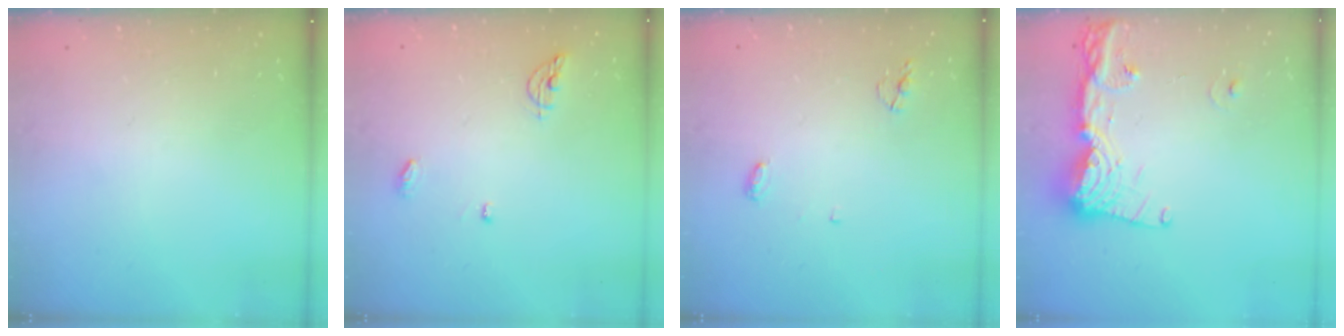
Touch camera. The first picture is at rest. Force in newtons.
{"total": 6.0, "press": 6.0, "slide": 0.4}
{"total": 4.0, "press": 3.9, "slide": 0.3}
{"total": 15.2, "press": 15.1, "slide": 1.5}